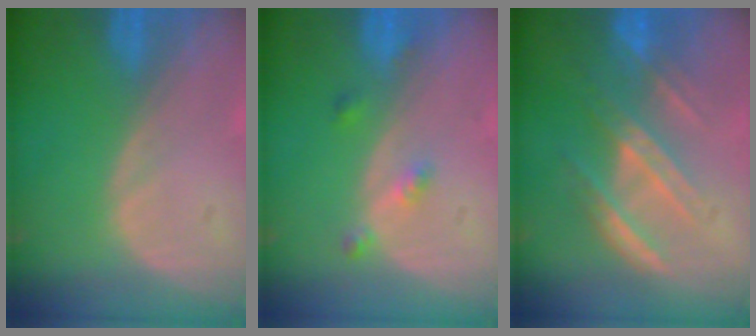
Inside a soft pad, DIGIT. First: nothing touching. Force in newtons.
{"total": 2.7, "press": 2.3, "slide": 1.5}
{"total": 7.1, "press": 6.7, "slide": 2.5}